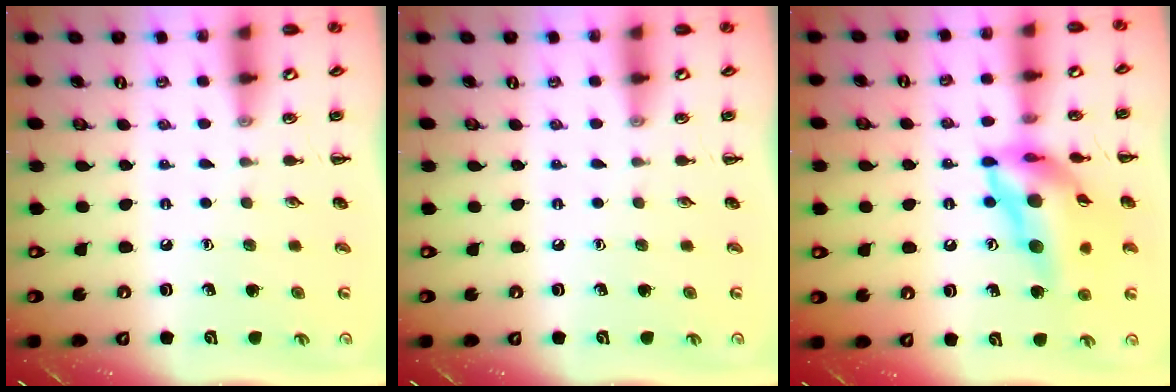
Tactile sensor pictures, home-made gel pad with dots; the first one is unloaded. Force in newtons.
{"total": 0.0}
{"total": 18.9, "press": 18.3, "slide": 4.9}